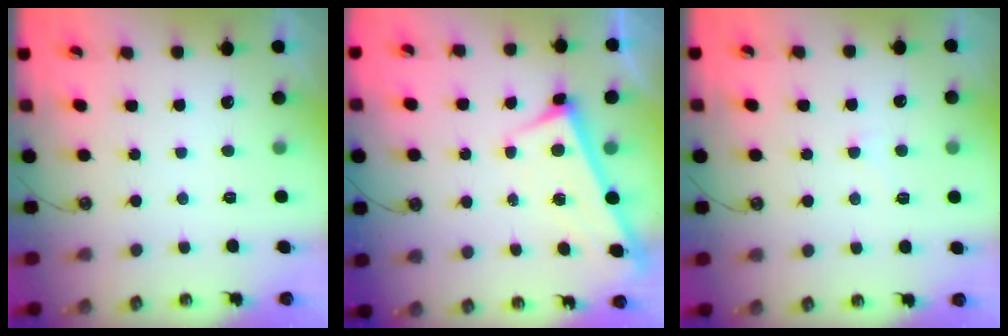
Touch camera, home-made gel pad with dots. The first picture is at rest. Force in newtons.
{"total": 2.9, "press": 2.9, "slide": 0.1}
{"total": 1.9, "press": 1.8, "slide": 0.6}